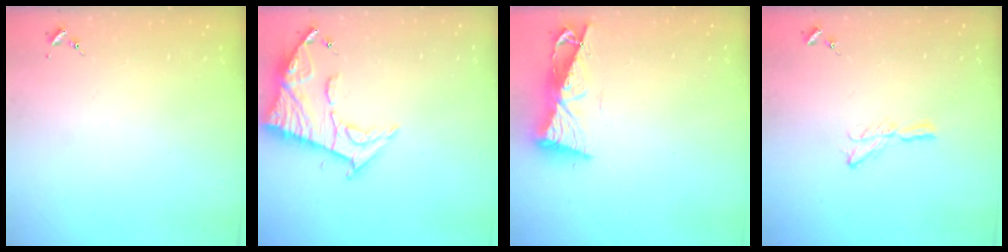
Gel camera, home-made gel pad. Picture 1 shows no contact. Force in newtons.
{"total": 13.0, "press": 12.9, "slide": 1.4}
{"total": 8.5, "press": 8.4, "slide": 1.0}
{"total": 6.5, "press": 6.5, "slide": 0.3}